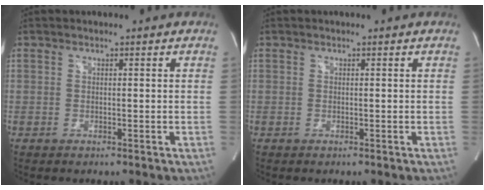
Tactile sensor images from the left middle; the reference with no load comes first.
{"total": 0.0}